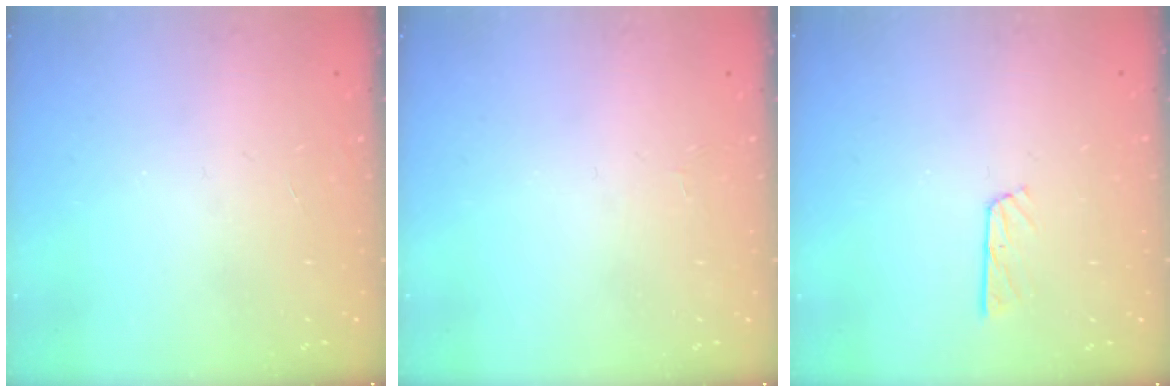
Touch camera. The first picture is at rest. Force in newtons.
{"total": 1.6, "press": 1.6, "slide": 0.2}
{"total": 4.3, "press": 4.3, "slide": 0.5}